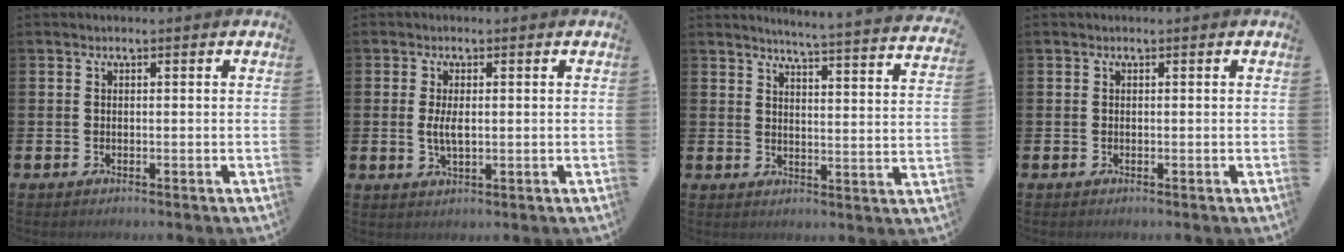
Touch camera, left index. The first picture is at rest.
{"total": 2.9, "force": [0.2, 1.2, 2.6], "torque": [-0.039, -0.002, 0.000]}
{"total": 4.5, "force": [4.4, -0.8, 0.7], "torque": [-0.027, -0.045, 0.072]}
{"total": 0.0}